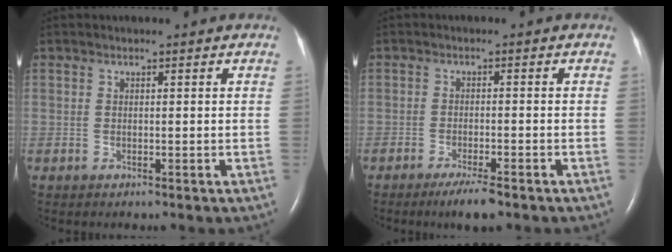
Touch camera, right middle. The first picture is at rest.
{"total": 4.3, "force": [-3.1, 0.5, 2.9], "torque": [-0.055, -0.008, -0.051]}